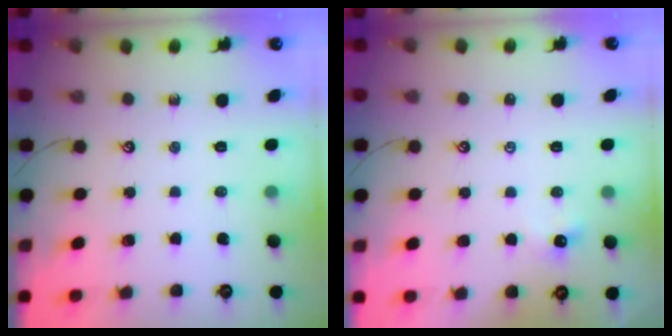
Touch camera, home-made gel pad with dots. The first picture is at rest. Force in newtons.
{"total": 0.9, "press": 0.8, "slide": 0.5}